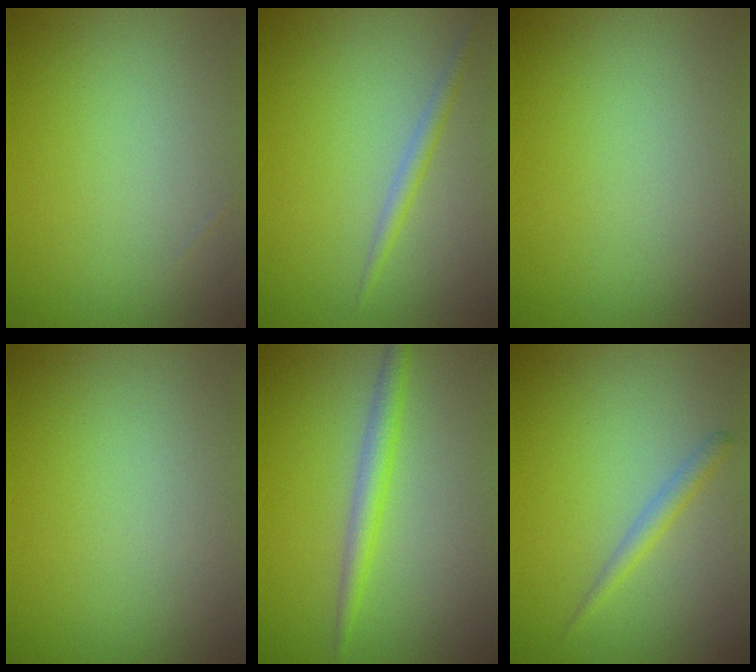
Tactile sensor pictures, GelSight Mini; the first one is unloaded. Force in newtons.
{"total": 1.3, "press": 1.3, "slide": 0.1}
{"total": 0.0}
{"total": 0.0}
{"total": 2.3, "press": 2.3, "slide": 0.1}
{"total": 1.4, "press": 1.4, "slide": 0.1}